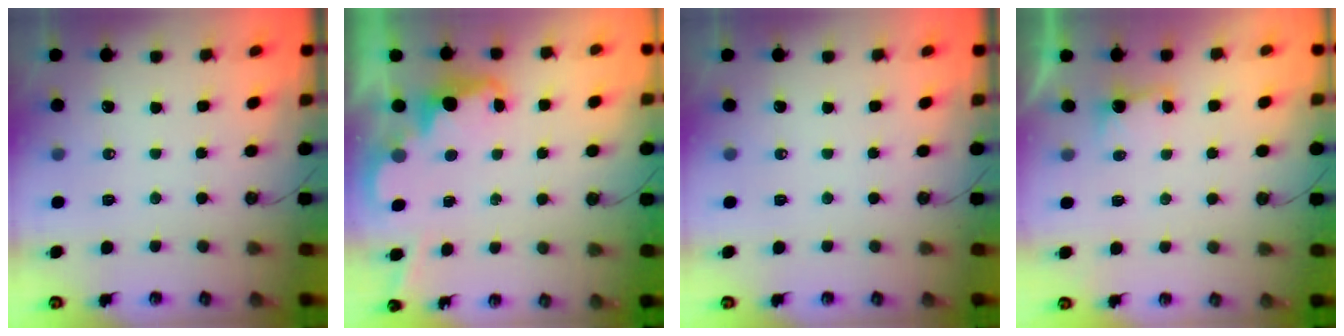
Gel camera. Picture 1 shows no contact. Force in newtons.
{"total": 2.5, "press": 2.4, "slide": 0.5}
{"total": 0.0}
{"total": 2.4, "press": 2.3, "slide": 0.9}